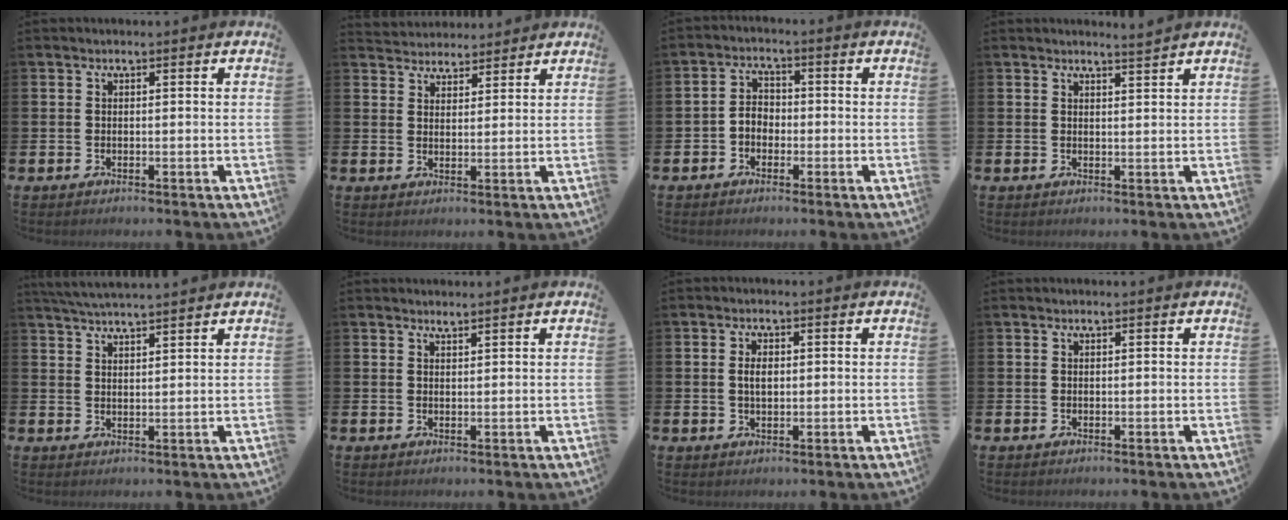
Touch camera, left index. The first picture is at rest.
{"total": 3.6, "force": [3.4, 1.0, -0.4], "torque": [-0.003, -0.014, 0.063]}
{"total": 2.6, "force": [-1.4, 2.0, 1.0], "torque": [-0.019, 0.008, -0.034]}
{"total": 2.3, "force": [2.3, -0.3, 0.0], "torque": [0.011, -0.016, 0.039]}
{"total": 4.0, "force": [4.0, -0.4, 0.6], "torque": [-0.017, -0.015, 0.071]}
{"total": 1.2, "force": [1.2, -0.1, 0.0], "torque": [0.004, -0.007, 0.022]}
{"total": 2.4, "force": [0.4, 1.3, 1.9], "torque": [-0.014, -0.003, 0.002]}
{"total": 0.0}